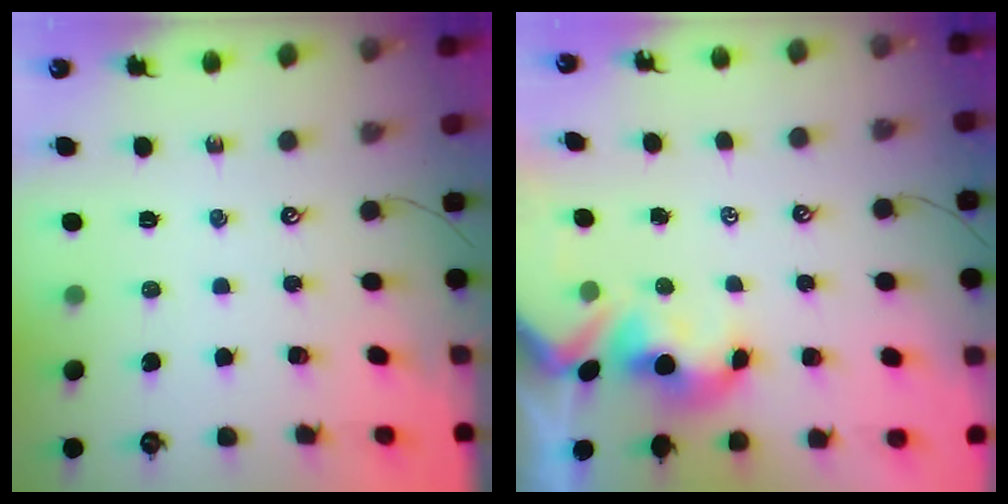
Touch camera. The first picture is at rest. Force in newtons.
{"total": 2.1, "press": 2.0, "slide": 0.7}